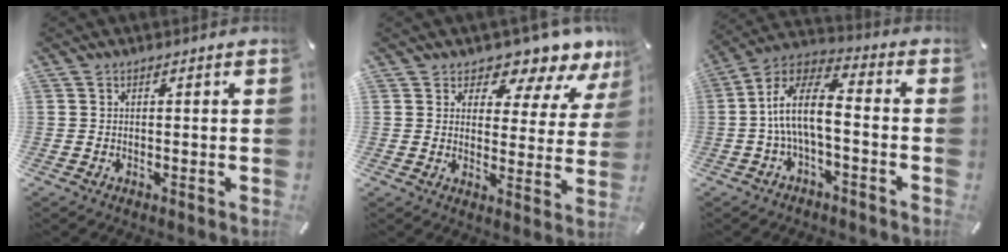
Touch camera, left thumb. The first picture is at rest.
{"total": 8.4, "force": [7.2, 3.3, 2.7], "torque": [-0.041, -0.065, 0.123]}
{"total": 11.6, "force": [-1.9, 4.9, 10.4], "torque": [-0.208, 0.004, -0.037]}